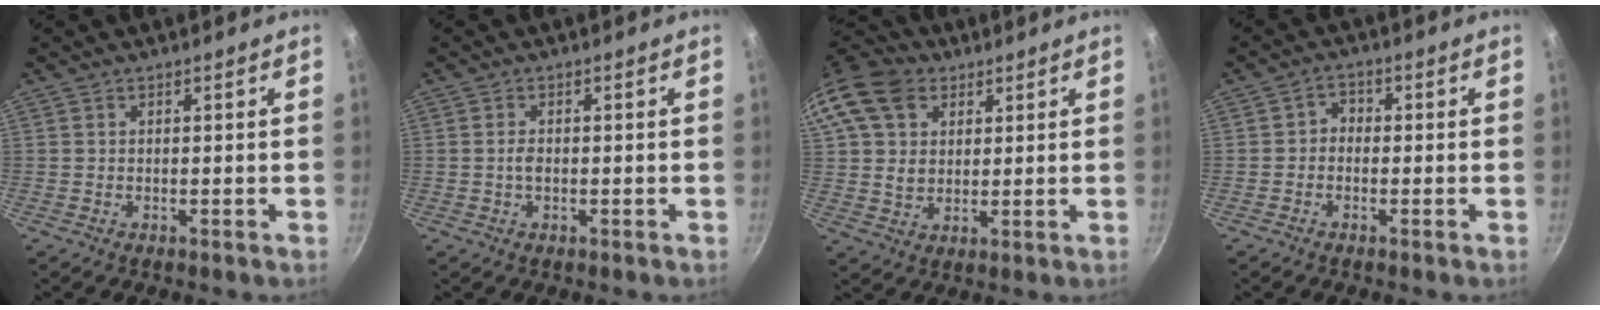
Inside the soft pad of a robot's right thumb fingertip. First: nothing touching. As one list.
[{"total": 1.8, "force": [-0.3, 1.1, 1.4], "torque": [-0.027, 0.005, -0.006]}, {"total": 15.4, "force": [5.9, 11.6, 8.3], "torque": [-0.158, 0.008, 0.101]}, {"total": 2.5, "force": [-0.7, 2.1, 1.2], "torque": [-0.009, 0.012, -0.020]}]